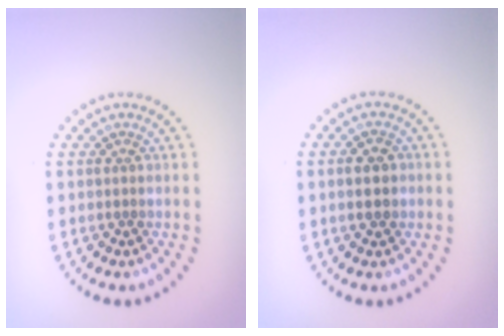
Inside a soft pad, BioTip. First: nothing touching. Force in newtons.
{"total": 2.2, "press": 2.2, "slide": 0.2}